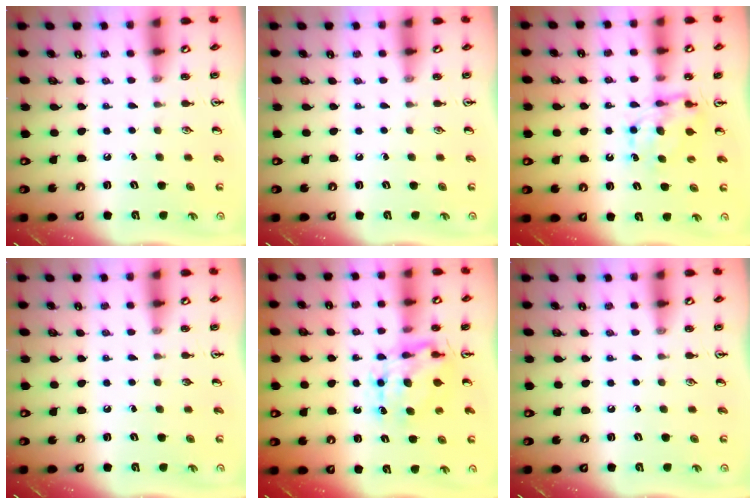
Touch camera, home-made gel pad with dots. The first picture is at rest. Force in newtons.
{"total": 0.0}
{"total": 7.8, "press": 7.8, "slide": 0.3}
{"total": 0.0}
{"total": 7.8, "press": 7.7, "slide": 0.9}
{"total": 0.0}